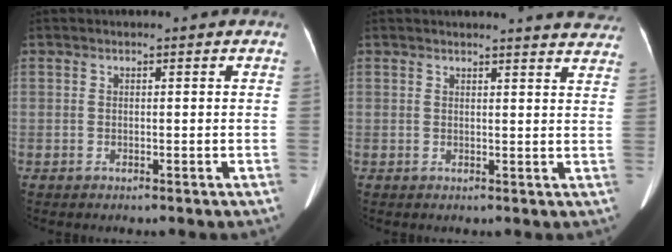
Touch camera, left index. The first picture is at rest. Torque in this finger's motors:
{"motor_torque": [0.42, -1.72, 0.07, 0.04]}